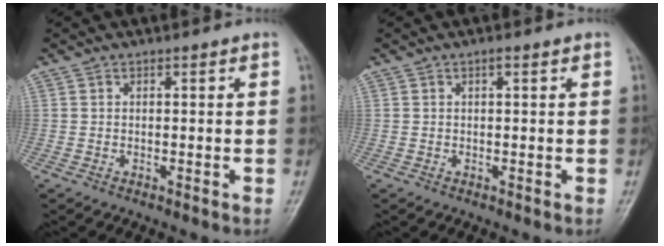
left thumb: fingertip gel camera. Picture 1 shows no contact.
{"total": 0.8, "force": [0.4, 0.1, 0.6], "torque": [-0.009, 0.002, 0.003]}